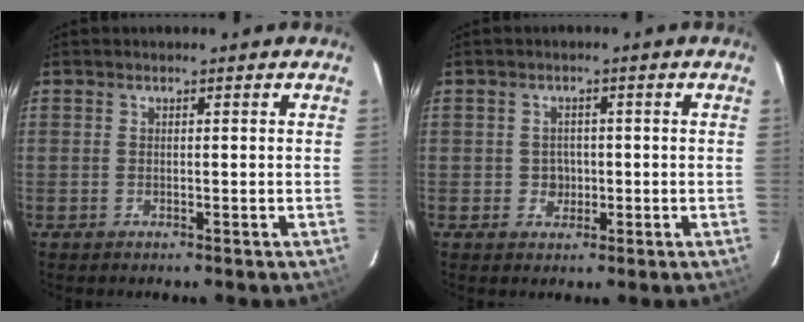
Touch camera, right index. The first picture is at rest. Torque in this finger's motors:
{"motor_torque": [0.25, 0.05, 0.02, 0.00]}